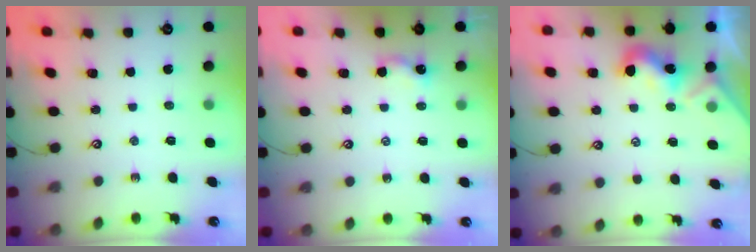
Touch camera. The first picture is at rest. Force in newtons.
{"total": 1.7, "press": 1.6, "slide": 0.3}
{"total": 2.0, "press": 2.0, "slide": 0.5}